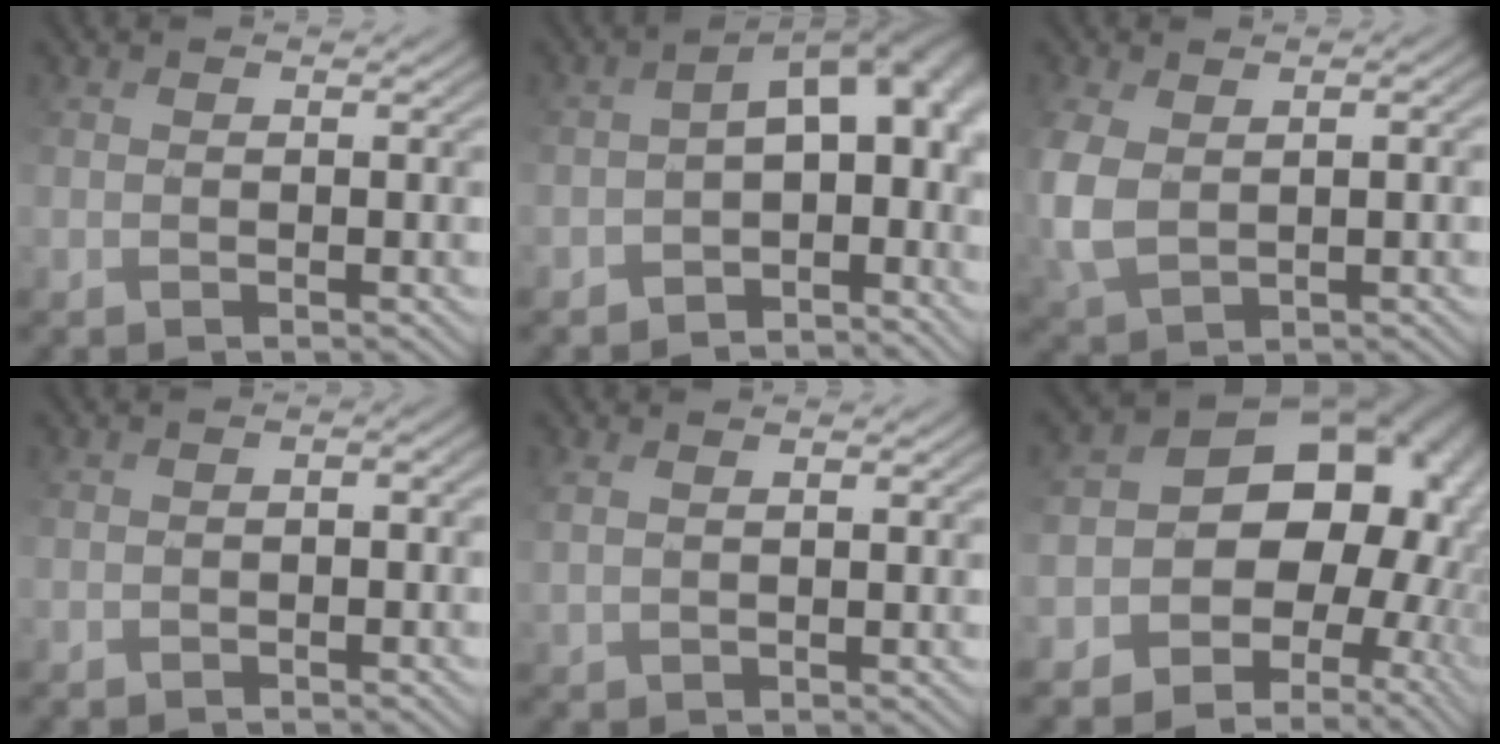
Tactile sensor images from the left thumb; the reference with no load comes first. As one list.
[{"total": 9.5, "force": [-3.2, 5.7, 6.9], "torque": [-0.086, -0.017, -0.045]}, {"total": 6.8, "force": [0.4, 4.2, 5.3], "torque": [-0.136, -0.005, 0.015]}, {"total": 2.0, "force": [-1.1, 1.1, 1.2], "torque": [-0.015, -0.003, -0.016]}, {"total": 1.5, "force": [1.4, 0.3, 0.5], "torque": [-0.013, 0.006, 0.033]}, {"total": 17.7, "force": [0.0, 13.8, 11.0], "torque": [-0.158, -0.037, 0.037]}]